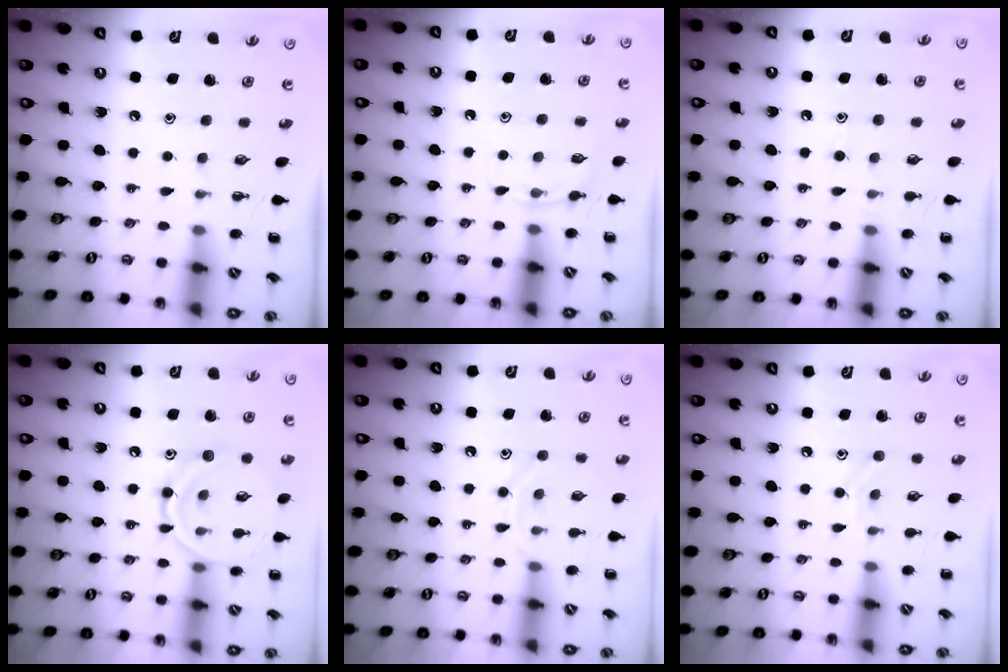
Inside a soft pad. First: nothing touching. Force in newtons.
{"total": 4.0, "press": 3.8, "slide": 1.3}
{"total": 5.7, "press": 5.4, "slide": 1.9}
{"total": 12.2, "press": 12.2, "slide": 0.5}
{"total": 8.8, "press": 8.8, "slide": 0.7}
{"total": 7.4, "press": 7.2, "slide": 1.4}